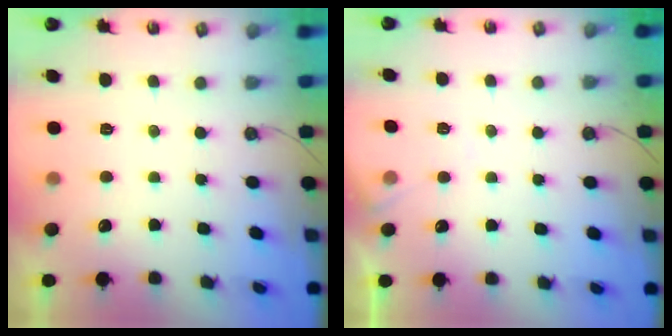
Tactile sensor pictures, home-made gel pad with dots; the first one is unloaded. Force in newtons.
{"total": 5.6, "press": 5.6, "slide": 0.7}